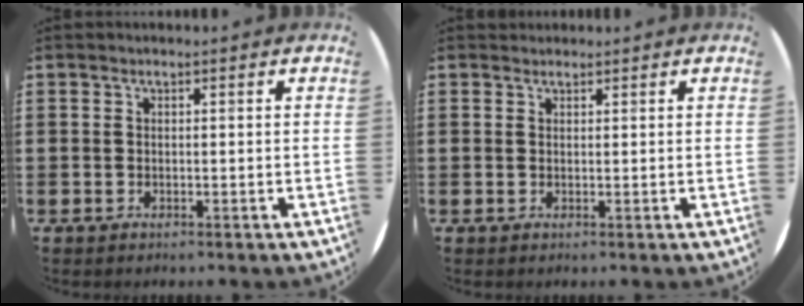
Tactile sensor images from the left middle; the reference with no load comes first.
{"total": 0.7, "force": [0.6, 0.2, -0.1], "torque": [0.003, 0.004, 0.012]}